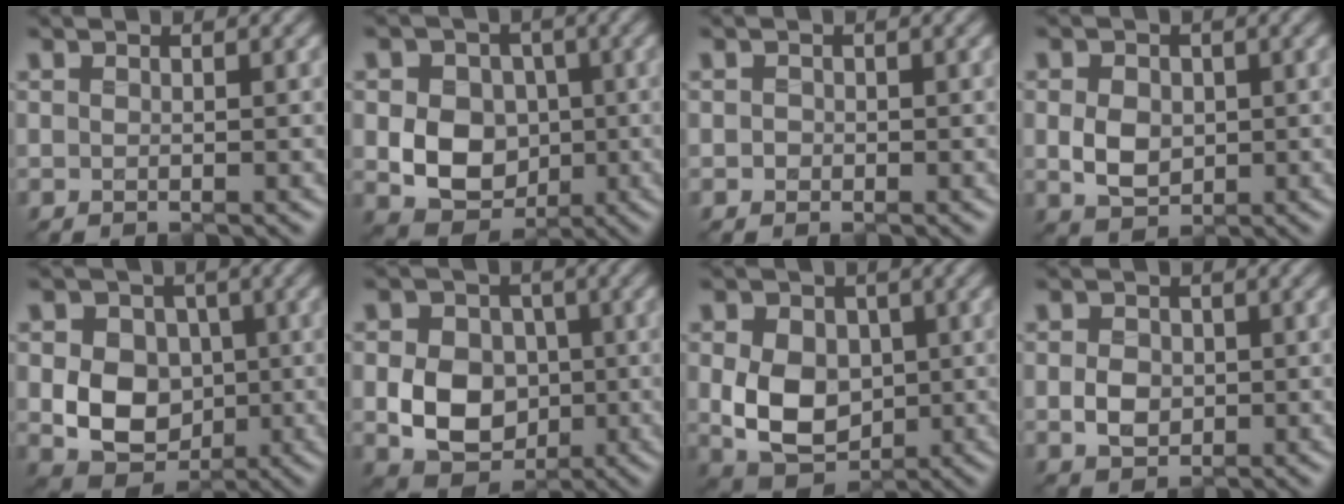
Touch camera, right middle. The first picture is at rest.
{"total": 7.2, "force": [-0.2, 6.0, 4.0], "torque": [-0.058, 0.002, -0.015]}
{"total": 0.7, "force": [-0.2, 0.7, 0.1], "torque": [0.001, -0.001, -0.008]}
{"total": 3.0, "force": [-0.2, 2.4, 1.8], "torque": [-0.038, -0.005, -0.008]}
{"total": 7.2, "force": [-0.3, 5.9, 4.1], "torque": [-0.063, -0.005, -0.013]}
{"total": 6.8, "force": [-0.8, 5.5, 3.9], "torque": [-0.074, -0.006, -0.018]}
{"total": 6.7, "force": [-0.3, 5.1, 4.3], "torque": [-0.088, -0.010, -0.007]}
{"total": 2.3, "force": [-0.4, 1.9, 1.1], "torque": [-0.023, -0.002, -0.012]}